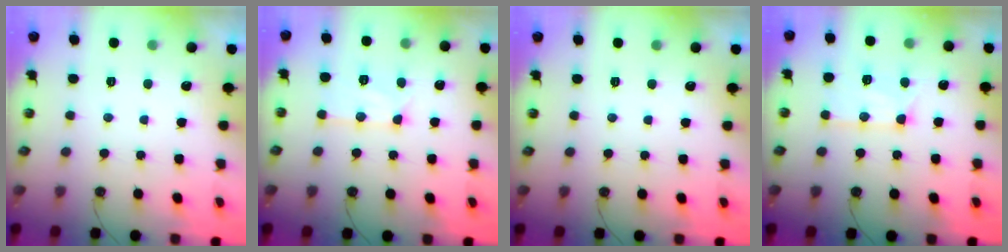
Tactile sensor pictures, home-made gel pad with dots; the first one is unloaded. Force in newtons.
{"total": 11.4, "press": 11.3, "slide": 1.1}
{"total": 0.0}
{"total": 12.8, "press": 12.7, "slide": 1.2}